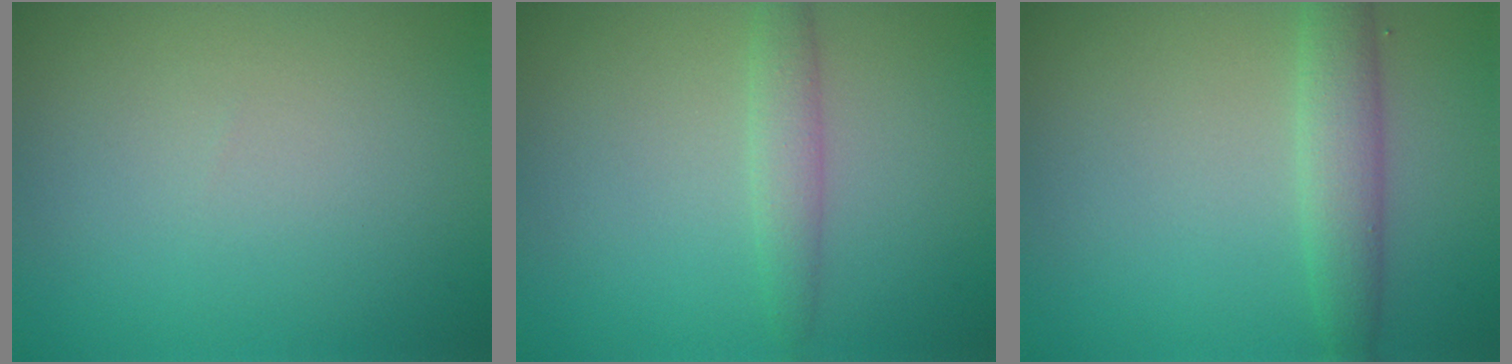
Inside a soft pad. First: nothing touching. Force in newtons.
{"total": 1.9, "press": 1.9, "slide": 0.1}
{"total": 3.0, "press": 3.0, "slide": 0.0}